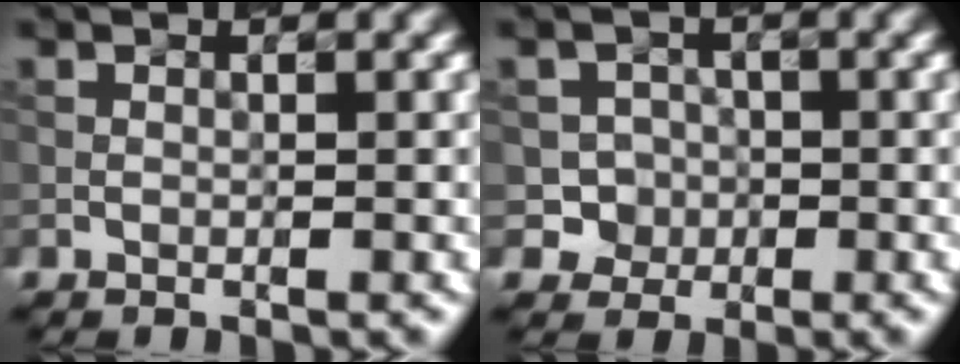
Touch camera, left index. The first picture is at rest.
{"total": 2.7, "force": [-0.8, 2.5, 0.2], "torque": [0.013, 0.009, -0.019]}